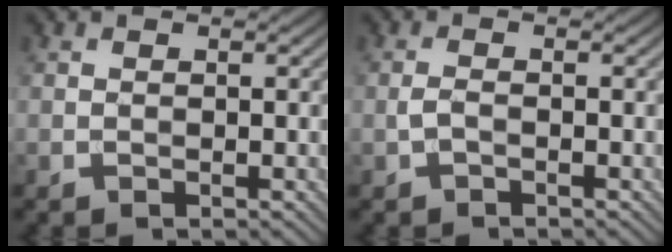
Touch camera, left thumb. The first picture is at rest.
{"total": 1.3, "force": [-0.6, 0.5, 1.0], "torque": [-0.025, 0.003, -0.016]}